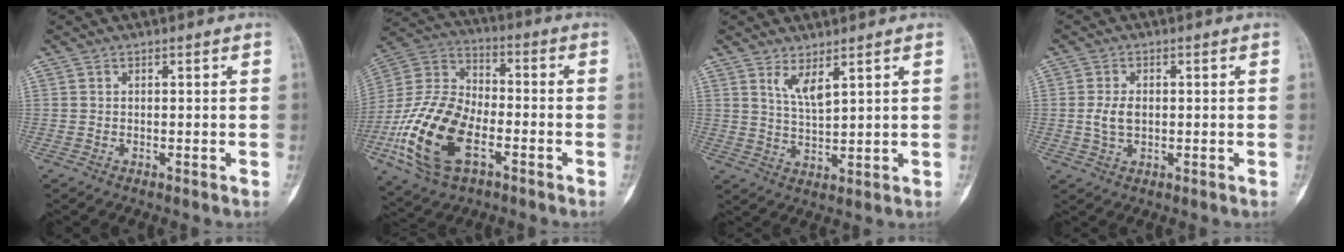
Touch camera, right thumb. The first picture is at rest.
{"total": 20.1, "force": [-6.9, 11.2, 15.2], "torque": [-0.308, 0.024, -0.129]}
{"total": 4.6, "force": [2.8, 1.2, 3.4], "torque": [-0.063, -0.031, 0.060]}
{"total": 3.8, "force": [0.0, 2.4, 3.0], "torque": [-0.062, 0.003, 0.001]}